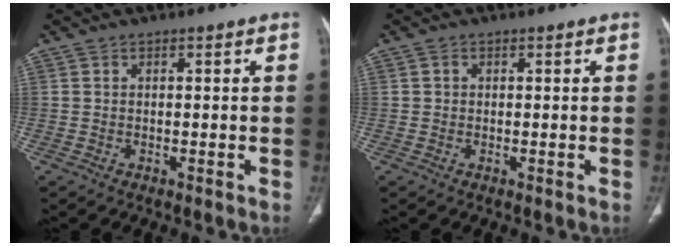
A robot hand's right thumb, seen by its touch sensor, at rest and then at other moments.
{"total": 0.7, "force": [0.1, 0.7, 0.2], "torque": [0.001, 0.002, 0.002]}